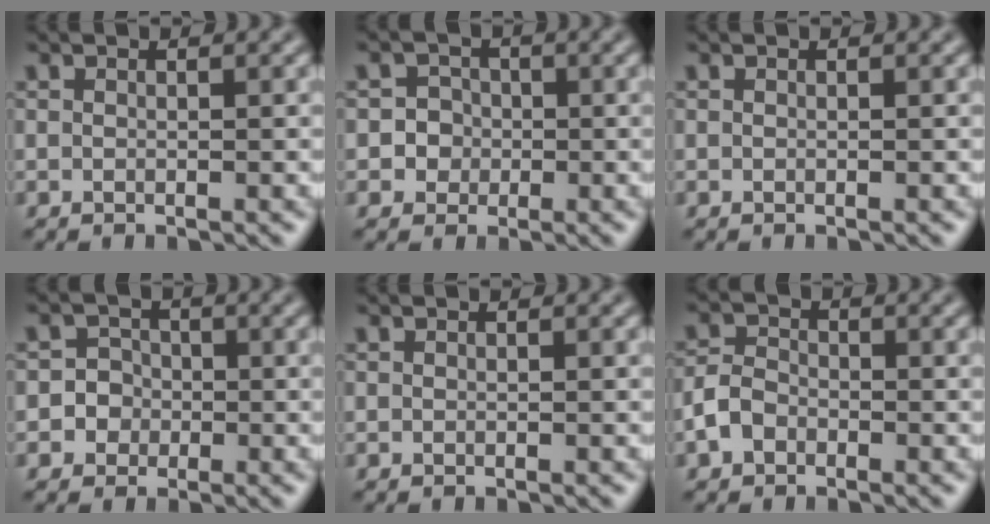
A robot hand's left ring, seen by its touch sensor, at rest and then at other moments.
{"total": 2.8, "force": [-0.3, 2.7, 0.6], "torque": [0.017, 0.014, -0.020]}
{"total": 0.0}
{"total": 3.2, "force": [-0.8, 3.0, 0.4], "torque": [0.025, 0.012, -0.031]}
{"total": 0.0}
{"total": 2.4, "force": [-1.3, 1.8, 1.1], "torque": [-0.020, 0.007, -0.033]}